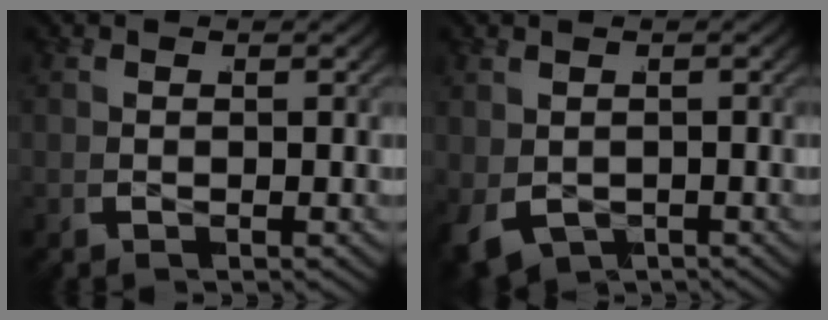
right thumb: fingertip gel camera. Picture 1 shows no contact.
{"total": 3.4, "force": [-1.6, 2.8, 1.2], "torque": [-0.036, -0.020, -0.012]}